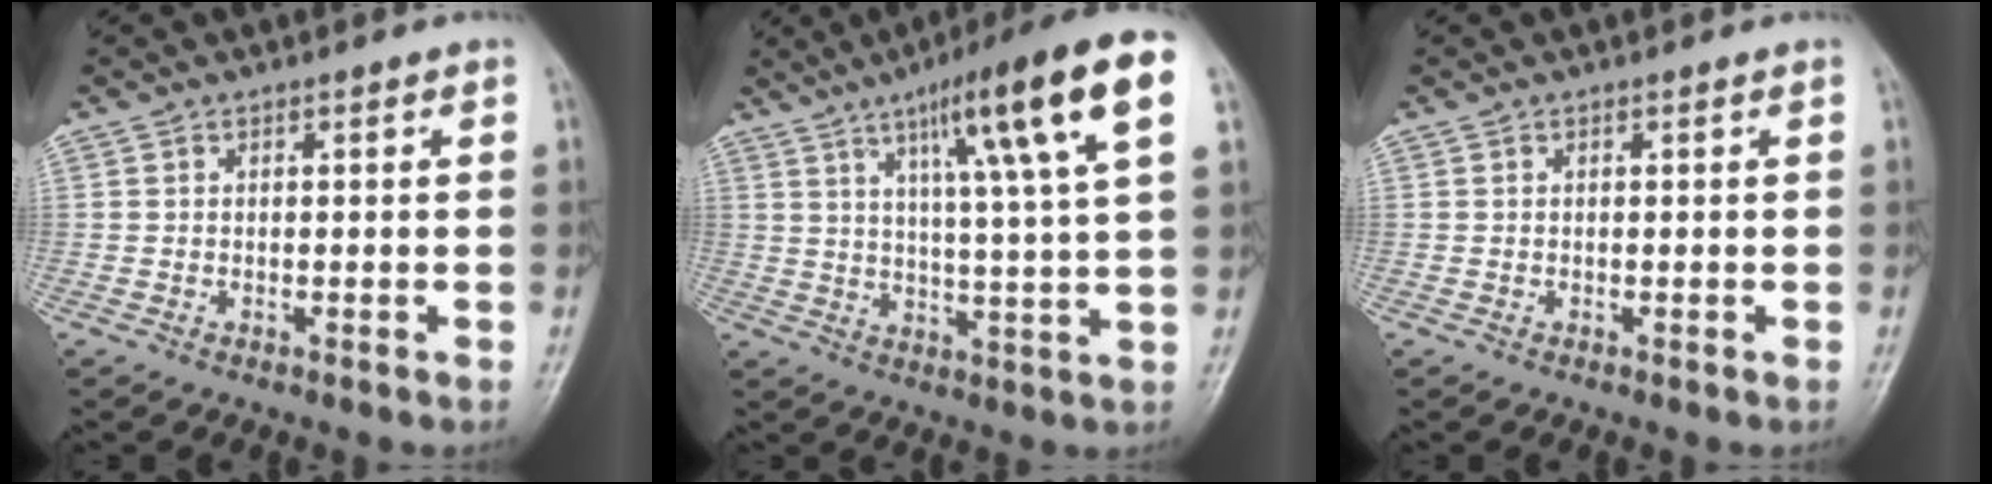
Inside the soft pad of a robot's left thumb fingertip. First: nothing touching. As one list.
[{"total": 18.1, "force": [7.8, 1.8, 16.2], "torque": [-0.240, -0.005, 0.112]}, {"total": 0.0}]